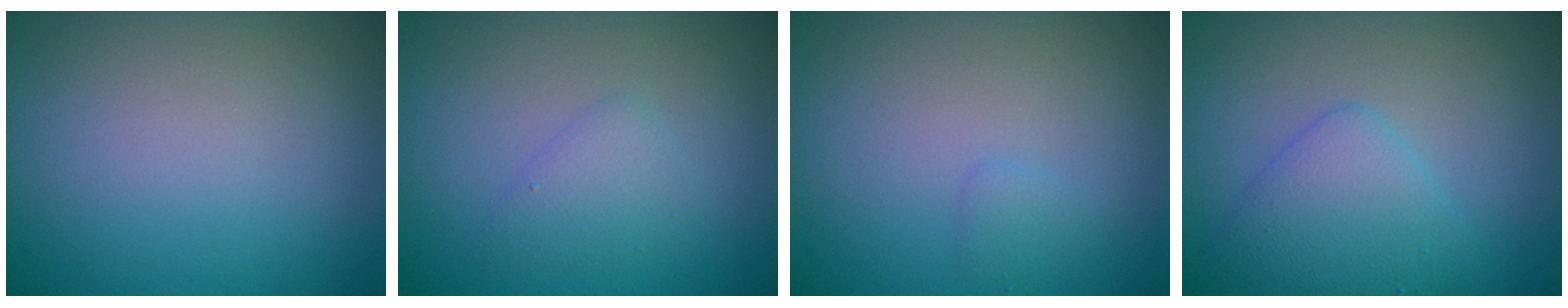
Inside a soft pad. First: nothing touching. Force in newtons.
{"total": 1.7, "press": 1.7, "slide": 0.1}
{"total": 0.8, "press": 0.7, "slide": 0.1}
{"total": 3.1, "press": 3.1, "slide": 0.0}